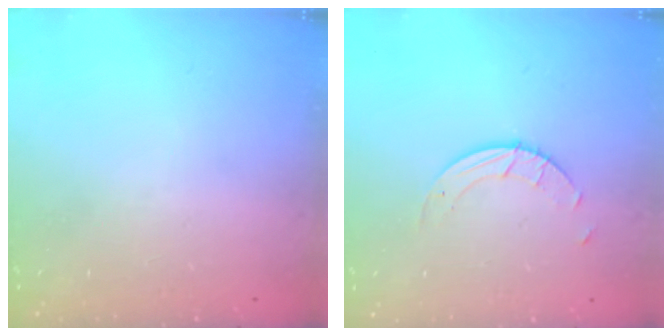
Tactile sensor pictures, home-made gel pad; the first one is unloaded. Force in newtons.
{"total": 2.6, "press": 2.6, "slide": 0.3}